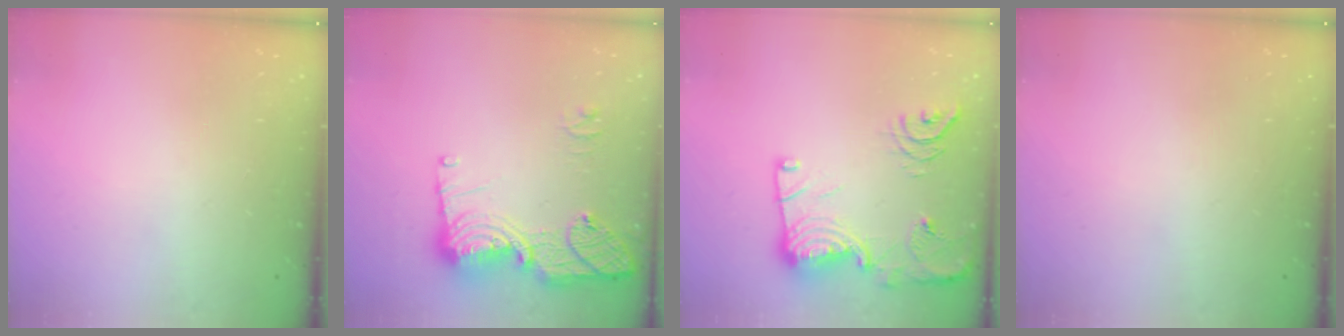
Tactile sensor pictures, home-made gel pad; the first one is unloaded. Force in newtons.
{"total": 15.6, "press": 15.6, "slide": 1.3}
{"total": 18.6, "press": 18.6, "slide": 1.1}
{"total": 0.0}